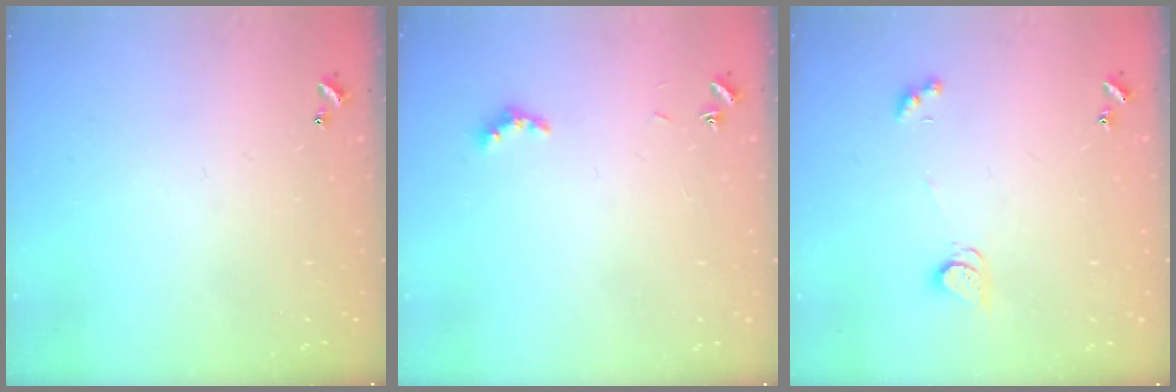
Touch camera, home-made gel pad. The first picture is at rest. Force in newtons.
{"total": 3.5, "press": 3.4, "slide": 1.0}
{"total": 2.5, "press": 2.4, "slide": 0.3}